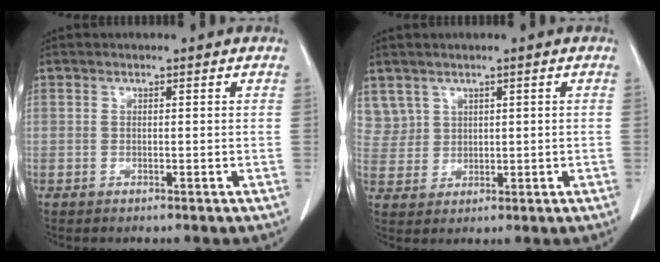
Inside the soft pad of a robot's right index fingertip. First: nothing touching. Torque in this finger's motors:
{"motor_torque": [-0.19, 0.25, -0.02, 0.00]}